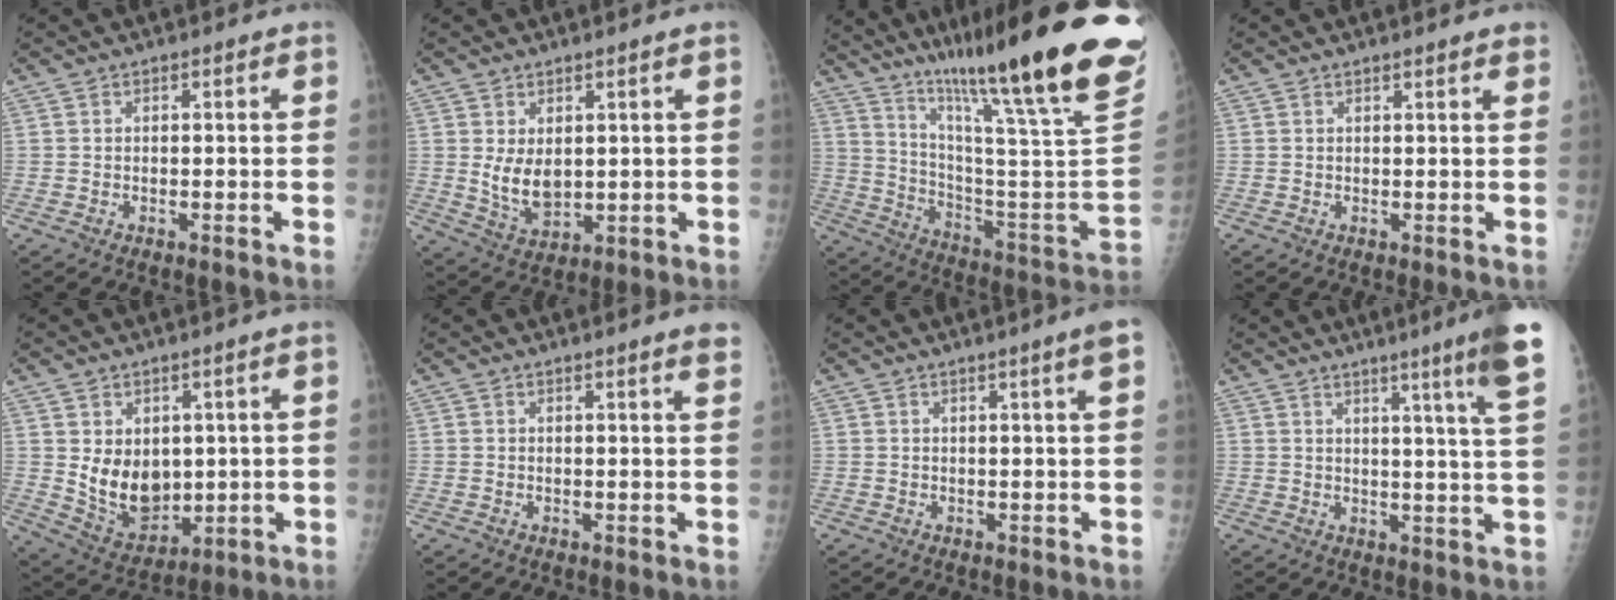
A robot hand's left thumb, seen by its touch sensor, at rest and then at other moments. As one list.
[{"total": 6.1, "force": [1.2, 3.3, 4.9], "torque": [-0.077, -0.019, 0.038]}, {"total": 33.7, "force": [23.5, 2.9, 24.0], "torque": [-0.321, -0.119, 0.349]}, {"total": 2.3, "force": [2.0, 0.3, 1.1], "torque": [-0.006, -0.003, 0.021]}, {"total": 10.1, "force": [1.2, 7.2, 7.0], "torque": [-0.078, -0.027, 0.049]}, {"total": 3.0, "force": [2.3, -0.3, 1.9], "torque": [-0.024, -0.010, 0.024]}, {"total": 3.2, "force": [1.6, -0.6, 2.7], "torque": [-0.042, -0.009, 0.025]}, {"total": 12.6, "force": [7.8, -0.9, 9.8], "torque": [-0.131, -0.044, 0.087]}]